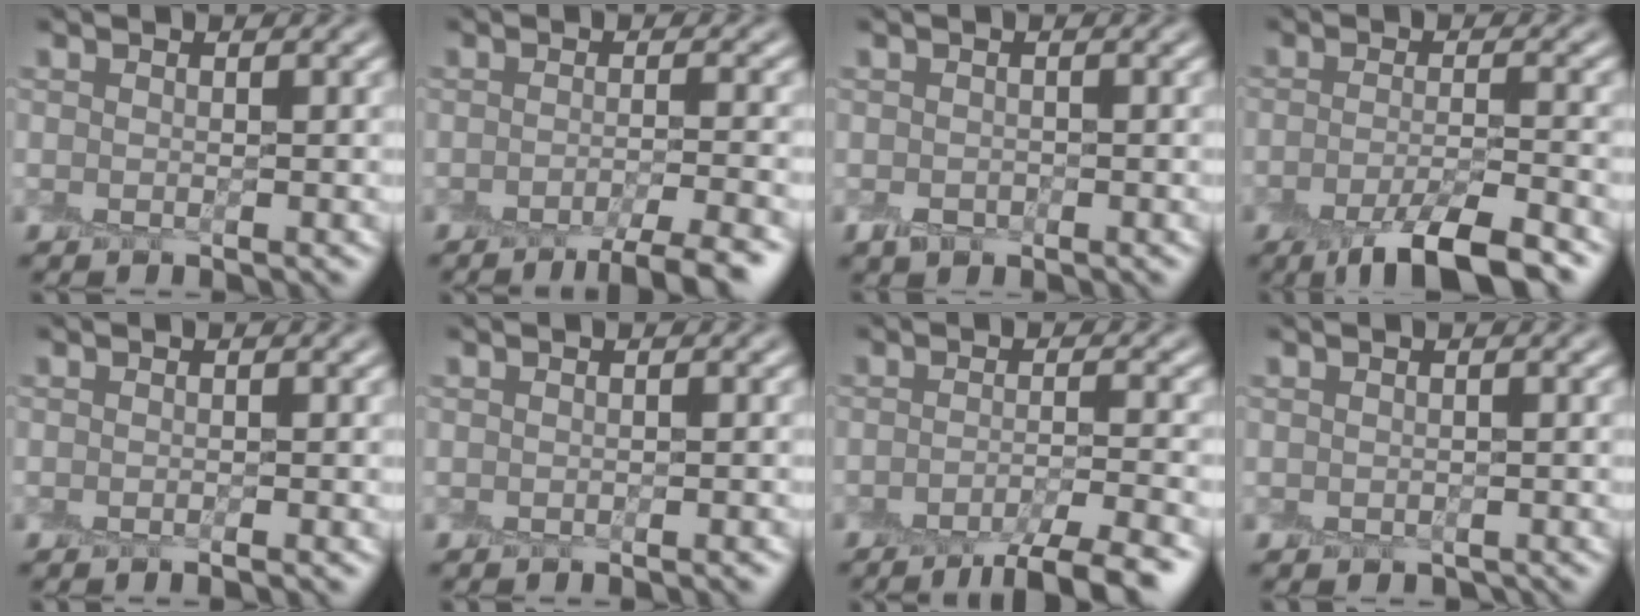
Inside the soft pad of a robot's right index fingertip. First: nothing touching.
{"total": 4.2, "force": [-3.2, 0.5, 2.7], "torque": [-0.032, -0.006, -0.047]}
{"total": 0.8, "force": [-0.4, 0.7, -0.2], "torque": [0.005, 0.000, -0.009]}
{"total": 5.8, "force": [-3.7, 1.3, 4.4], "torque": [-0.061, -0.005, -0.064]}
{"total": 0.6, "force": [-0.6, -0.3, 0.0], "torque": [0.002, -0.008, -0.011]}
{"total": 0.8, "force": [-0.8, -0.1, 0.0], "torque": [0.005, -0.006, -0.011]}
{"total": 5.1, "force": [-3.7, 0.7, 3.5], "torque": [-0.045, -0.006, -0.054]}
{"total": 1.0, "force": [-0.8, 0.6, -0.1], "torque": [0.008, -0.006, -0.014]}